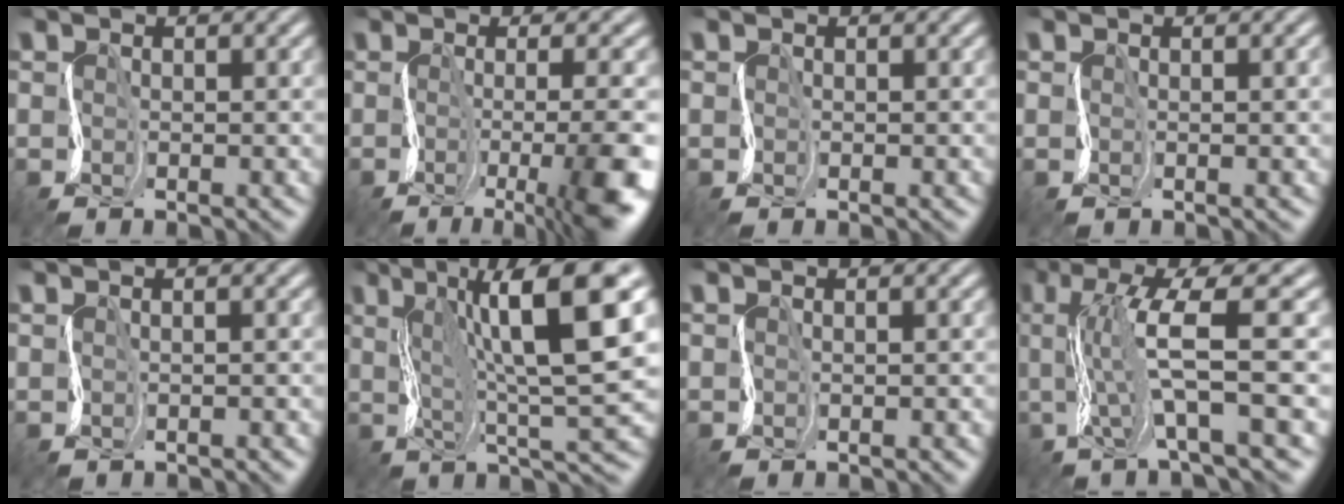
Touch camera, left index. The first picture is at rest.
{"total": 9.9, "force": [-2.7, 2.8, 9.1], "torque": [-0.115, -0.001, -0.035]}
{"total": 0.0}
{"total": 1.3, "force": [0.4, 0.6, 1.2], "torque": [-0.002, 0.007, 0.008]}
{"total": 1.4, "force": [0.9, 0.6, 0.9], "torque": [-0.004, 0.011, 0.000]}
{"total": 12.1, "force": [3.8, 2.4, 11.3], "torque": [-0.163, 0.020, 0.064]}
{"total": 0.7, "force": [0.3, 0.3, 0.5], "torque": [0.004, 0.004, 0.006]}
{"total": 8.7, "force": [1.2, 1.9, 8.4], "torque": [-0.135, 0.017, 0.019]}